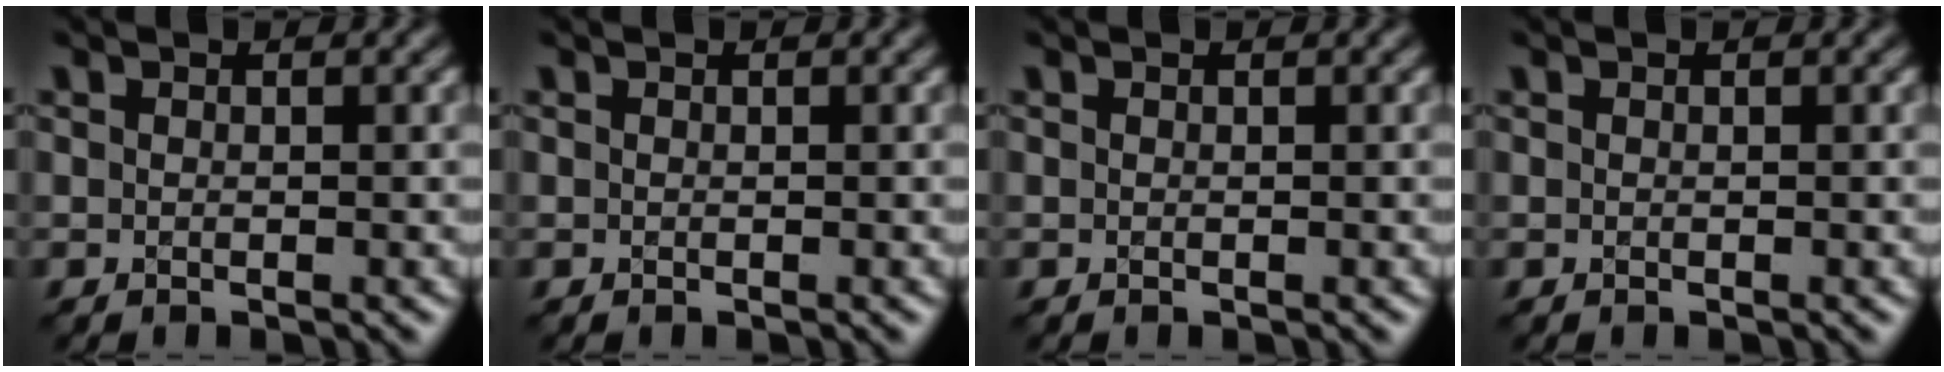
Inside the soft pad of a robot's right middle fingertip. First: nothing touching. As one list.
[{"total": 0.0}, {"total": 0.0}, {"total": 0.0}]